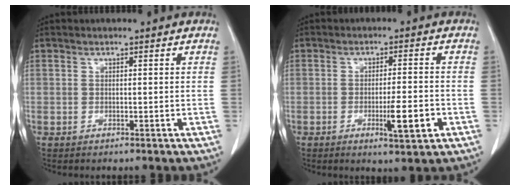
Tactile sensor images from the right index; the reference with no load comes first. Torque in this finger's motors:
{"motor_torque": [0.59, -0.31, 0.24, 0.07]}